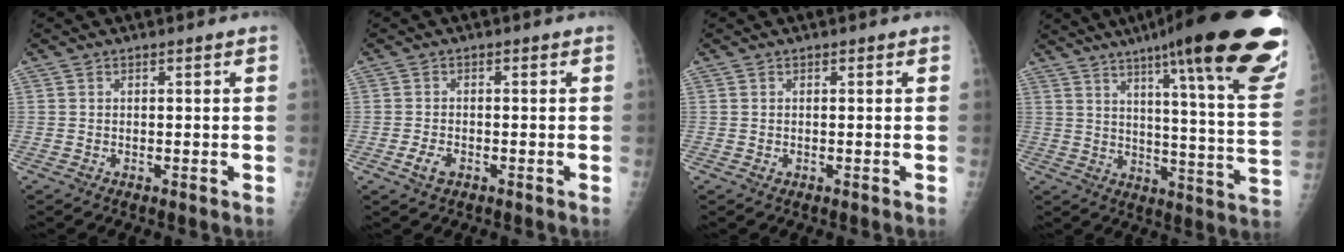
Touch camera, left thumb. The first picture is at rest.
{"total": 2.8, "force": [-1.3, 1.7, 1.8], "torque": [-0.034, 0.001, -0.023]}
{"total": 0.5, "force": [-0.1, 0.5, 0.2], "torque": [-0.002, 0.000, -0.001]}
{"total": 30.5, "force": [19.4, 3.8, 23.2], "torque": [-0.261, -0.076, 0.261]}